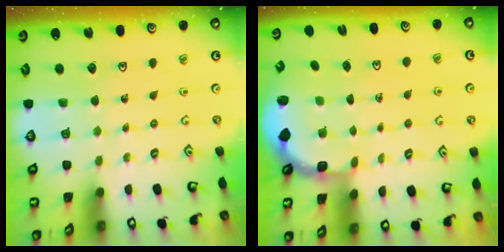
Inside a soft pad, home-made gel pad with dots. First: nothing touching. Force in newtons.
{"total": 2.7, "press": 2.1, "slide": 1.7}